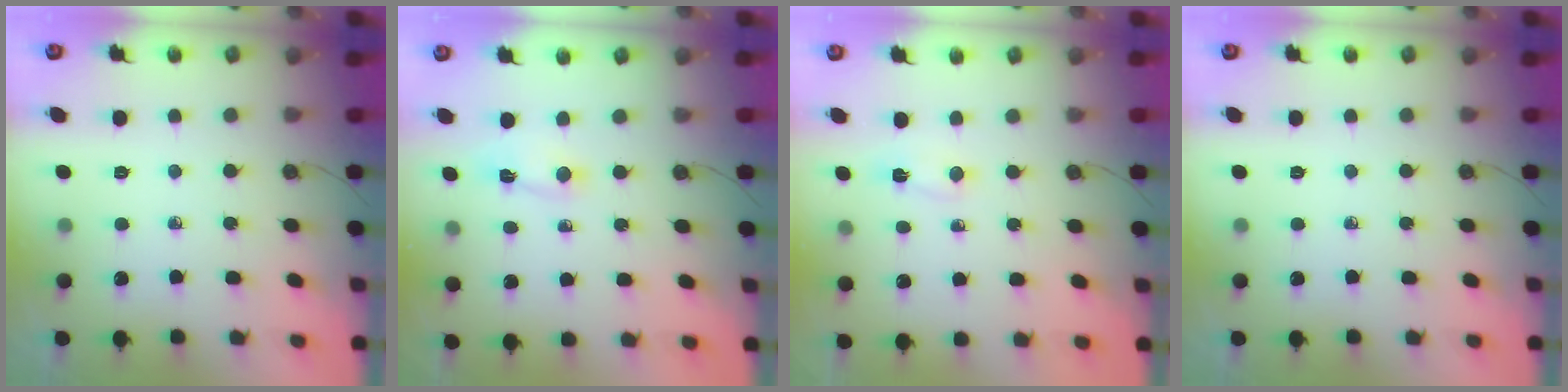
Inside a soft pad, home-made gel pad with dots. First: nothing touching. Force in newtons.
{"total": 1.8, "press": 1.8, "slide": 0.3}
{"total": 2.4, "press": 2.4, "slide": 0.5}
{"total": 0.0}